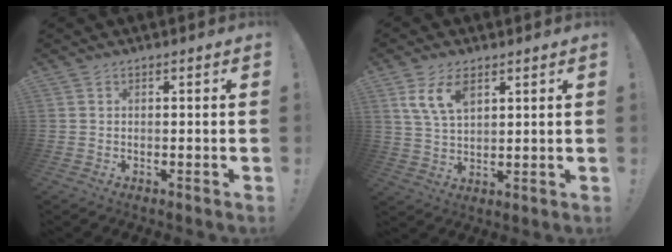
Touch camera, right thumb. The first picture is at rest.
{"total": 8.5, "force": [4.5, 4.5, 5.6], "torque": [-0.116, -0.011, 0.085]}